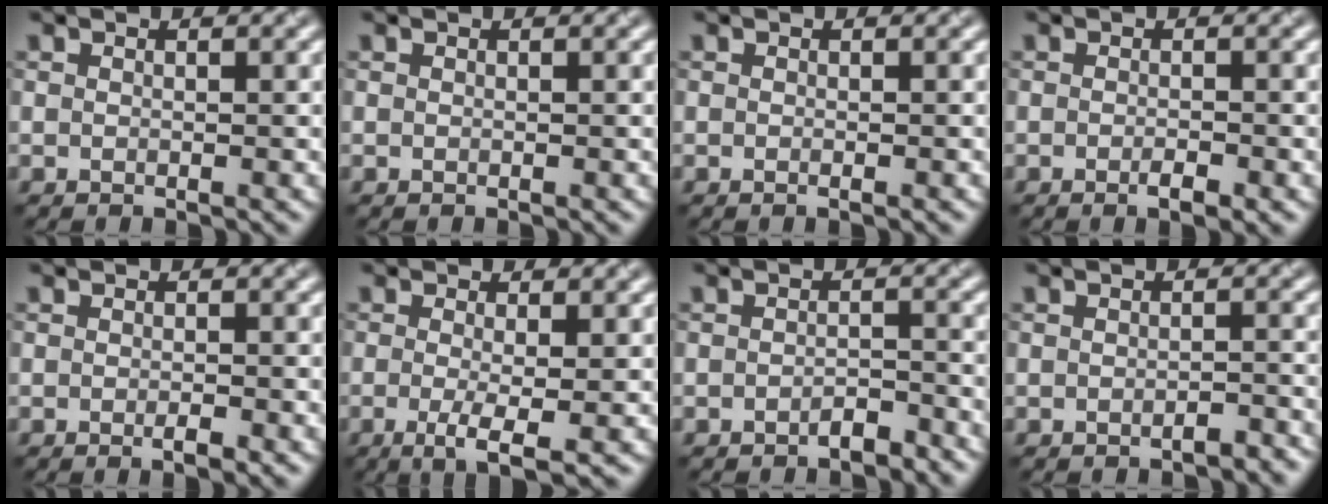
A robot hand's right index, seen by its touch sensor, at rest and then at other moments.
{"total": 0.0}
{"total": 0.6, "force": [-0.2, 0.1, 0.5], "torque": [-0.004, -0.002, -0.004]}
{"total": 1.6, "force": [-0.8, 0.3, 1.4], "torque": [-0.020, -0.003, -0.012]}
{"total": 1.3, "force": [-0.5, 0.2, 1.1], "torque": [-0.016, -0.004, -0.009]}
{"total": 3.7, "force": [-0.8, 0.7, 3.5], "torque": [-0.065, -0.013, -0.014]}
{"total": 1.5, "force": [-1.2, 0.5, 0.8], "torque": [-0.011, 0.004, -0.022]}
{"total": 1.3, "force": [-1.0, 0.3, 0.7], "torque": [-0.010, 0.003, -0.015]}